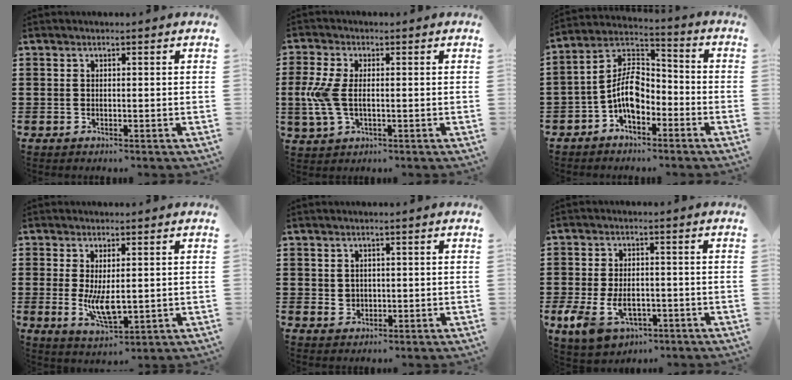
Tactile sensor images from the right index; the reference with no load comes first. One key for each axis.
{"total": 6.1, "fx": -0.4, "fy": 3.0, "fz": 5.3, "tx": -0.139, "ty": -0.008, "tz": -0.017}
{"total": 8.5, "fx": -3.1, "fy": 4.9, "fz": 6.2, "tx": -0.149, "ty": 0.002, "tz": -0.065}
{"total": 5.9, "fx": -0.1, "fy": 2.1, "fz": 5.5, "tx": -0.104, "ty": -0.008, "tz": -0.004}
{"total": 1.5, "fx": 0.3, "fy": 1.4, "fz": 0.5, "tx": -0.013, "ty": 0.008, "tz": 0.005}
{"total": 6.6, "fx": -2.5, "fy": 4.1, "fz": 4.5, "tx": -0.109, "ty": -0.001, "tz": -0.048}